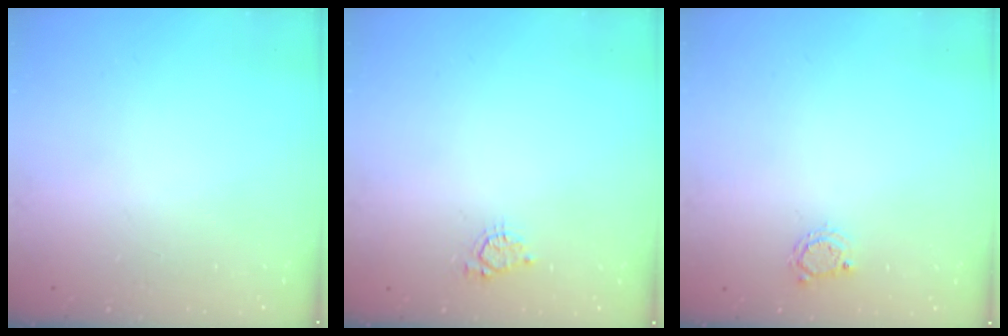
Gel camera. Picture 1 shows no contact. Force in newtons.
{"total": 4.3, "press": 4.3, "slide": 0.6}
{"total": 2.8, "press": 2.7, "slide": 0.4}